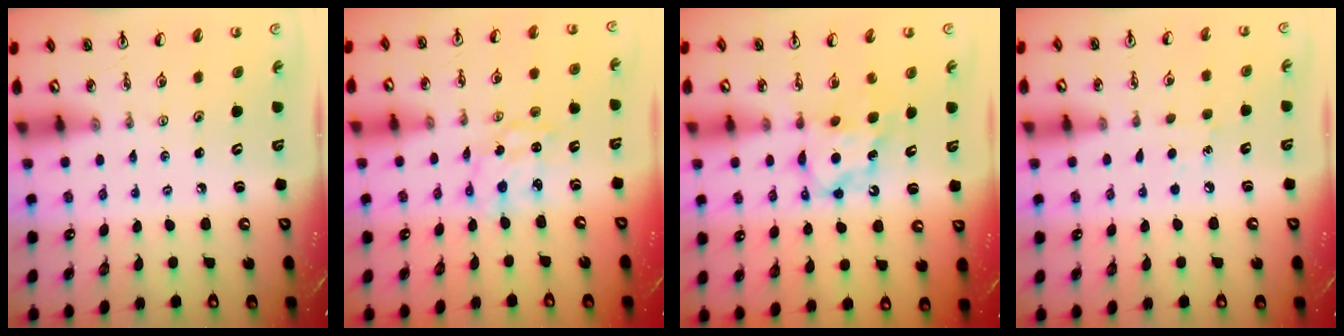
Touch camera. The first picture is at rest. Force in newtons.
{"total": 2.6, "press": 2.6, "slide": 0.3}
{"total": 6.2, "press": 6.2, "slide": 0.3}
{"total": 6.0, "press": 6.0, "slide": 0.7}